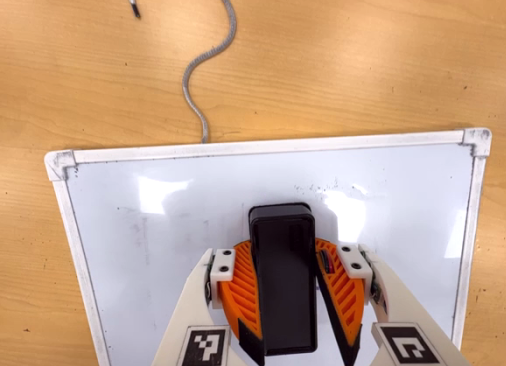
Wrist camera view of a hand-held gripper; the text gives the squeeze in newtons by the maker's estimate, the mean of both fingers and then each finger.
{"total": 16.3, "left": 18.3, "right": 14.3}